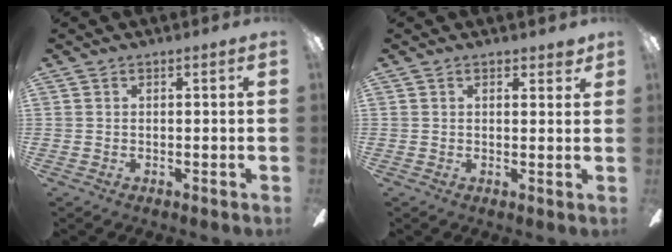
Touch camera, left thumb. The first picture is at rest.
{"total": 1.9, "force": [1.6, 0.9, 0.7], "torque": [0.002, -0.005, 0.026]}